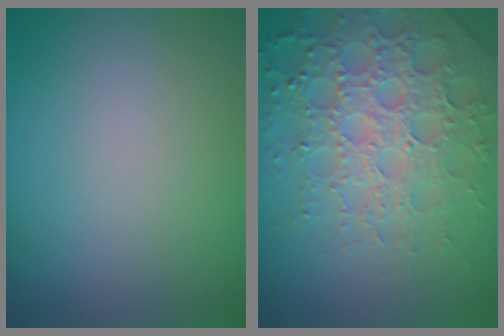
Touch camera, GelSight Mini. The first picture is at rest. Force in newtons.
{"total": 6.9, "press": 6.7, "slide": 1.6}